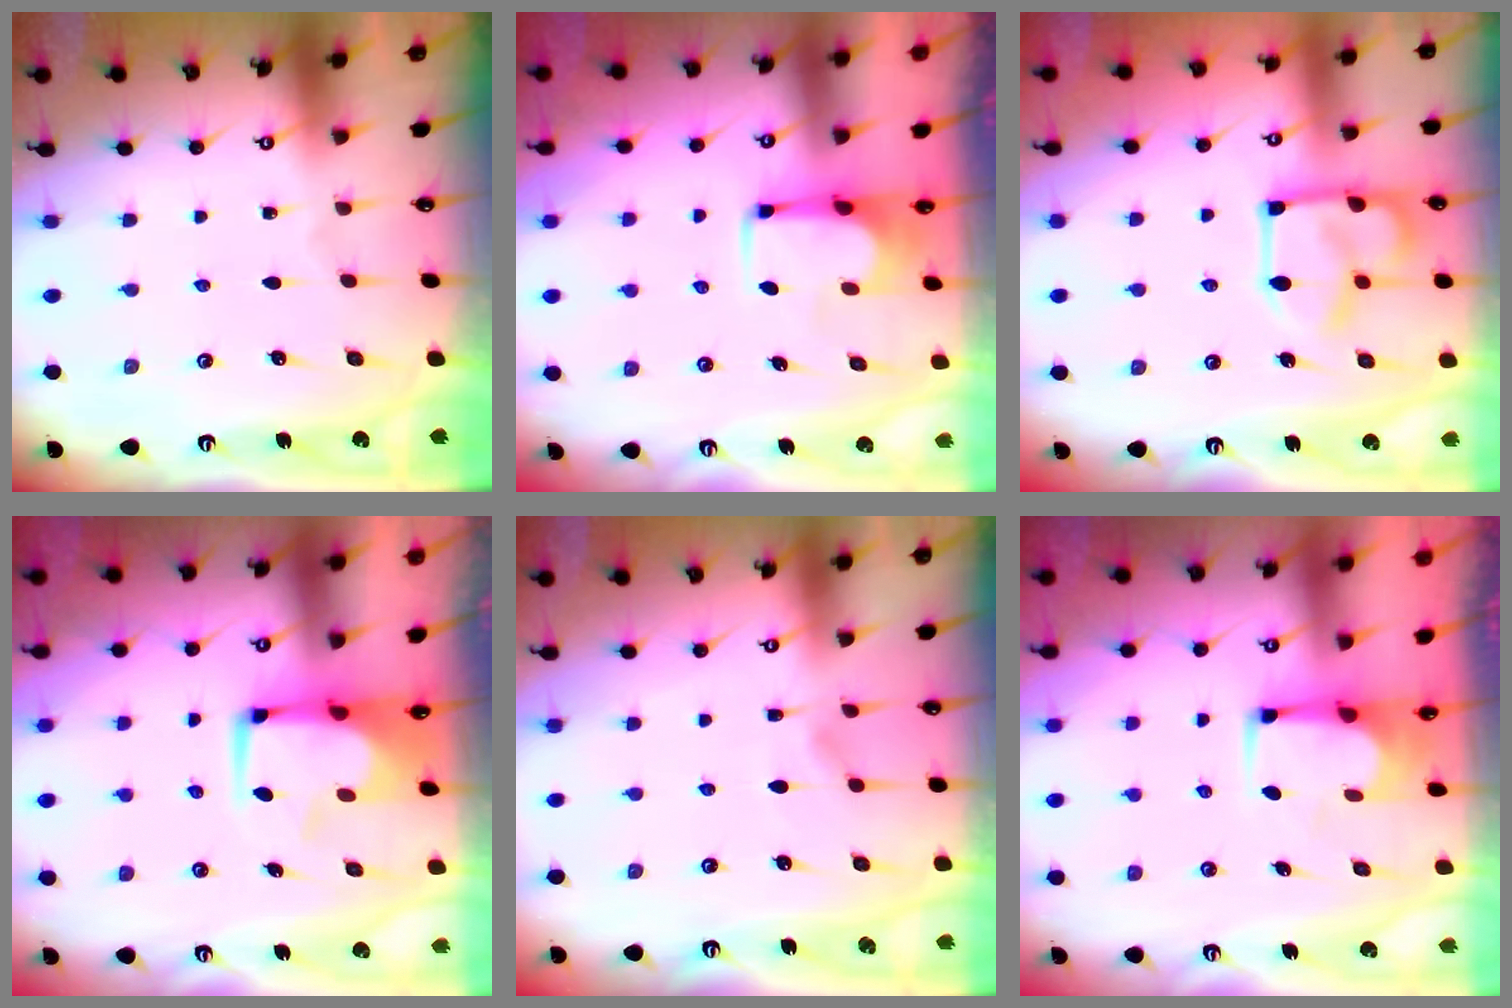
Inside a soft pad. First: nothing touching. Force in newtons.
{"total": 3.7, "press": 3.7, "slide": 0.0}
{"total": 12.1, "press": 12.1, "slide": 1.1}
{"total": 0.7, "press": 0.5, "slide": 0.4}
{"total": 1.8, "press": 1.6, "slide": 1.0}
{"total": 1.8, "press": 1.7, "slide": 0.4}